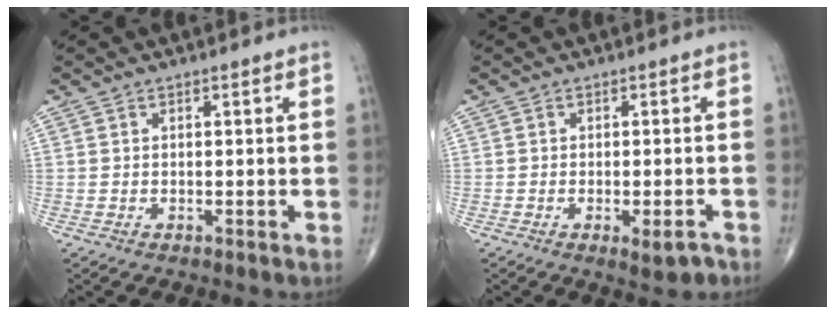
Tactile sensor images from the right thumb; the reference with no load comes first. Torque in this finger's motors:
{"motor_torque": [-0.14, 0.12, -0.08, -0.09, 0.00]}